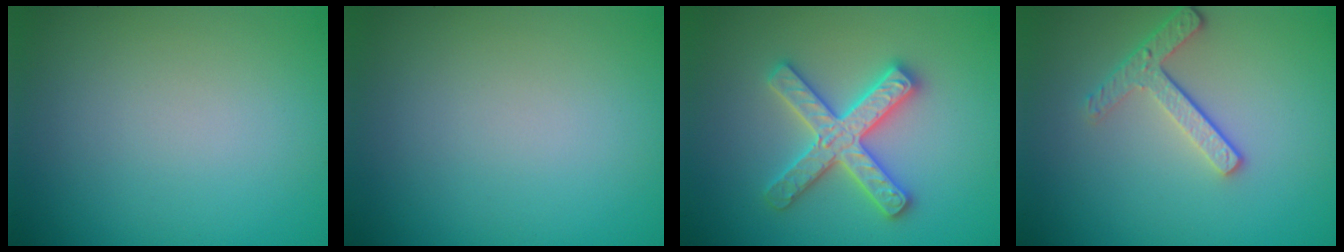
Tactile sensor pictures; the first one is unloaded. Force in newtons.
{"total": 0.0}
{"total": 5.1, "press": 5.0, "slide": 0.7}
{"total": 2.9, "press": 2.4, "slide": 1.6}